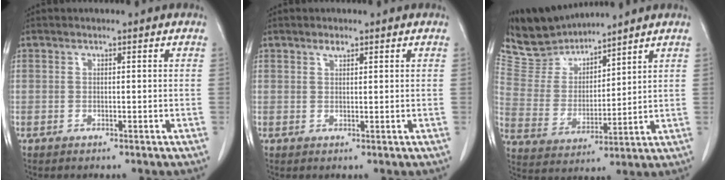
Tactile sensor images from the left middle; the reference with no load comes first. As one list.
[{"total": 1.1, "force": [0.8, 0.4, 0.6], "torque": [-0.016, -0.003, 0.014]}, {"total": 9.0, "force": [8.8, 1.7, 0.2], "torque": [-0.023, 0.008, 0.191]}]